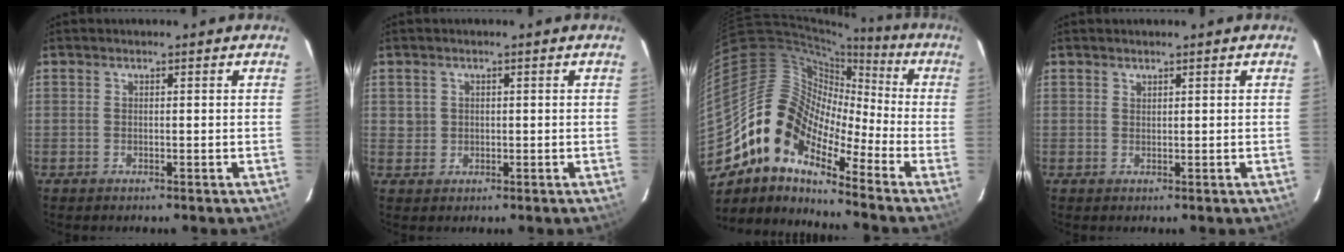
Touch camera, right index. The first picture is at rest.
{"total": 2.0, "force": [0.4, 1.9, 0.2], "torque": [0.000, 0.005, 0.006]}
{"total": 14.3, "force": [-8.7, 7.0, 8.8], "torque": [-0.143, 0.010, -0.187]}
{"total": 0.6, "force": [0.6, 0.2, 0.0], "torque": [-0.001, 0.001, 0.012]}